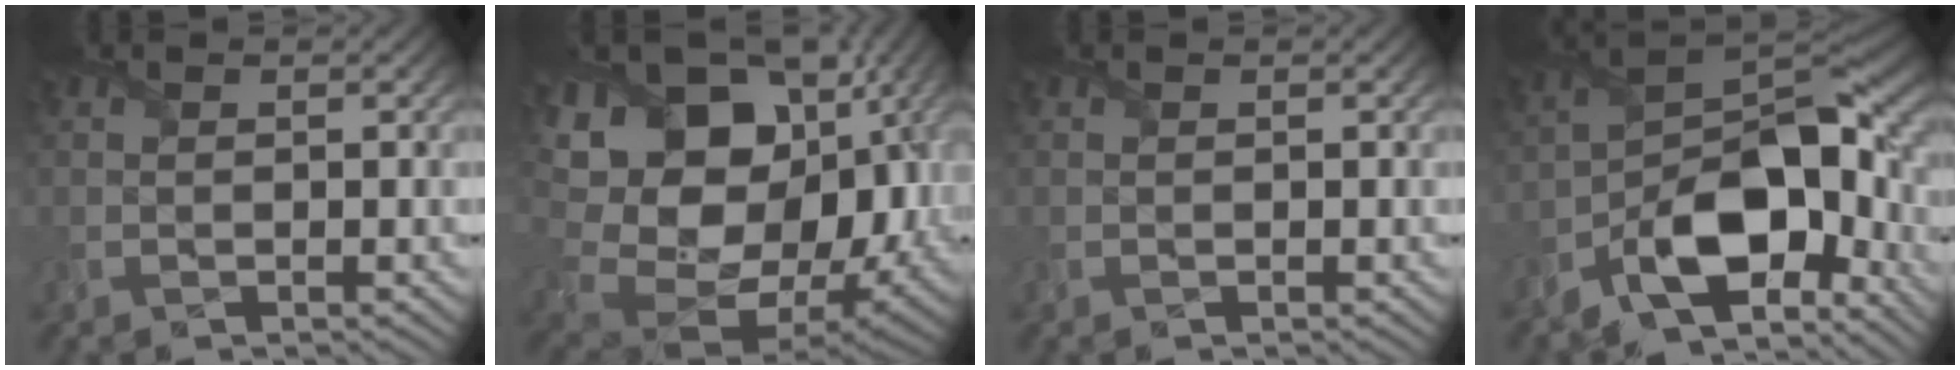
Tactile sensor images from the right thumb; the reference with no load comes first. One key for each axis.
{"total": 21.5, "fx": 3.9, "fy": 16.7, "fz": 12.9, "tx": -0.298, "ty": -0.008, "tz": 0.106}
{"total": 0.0}
{"total": 12.9, "fx": -6.6, "fy": 5.7, "fz": 9.5, "tx": -0.168, "ty": -0.018, "tz": -0.127}